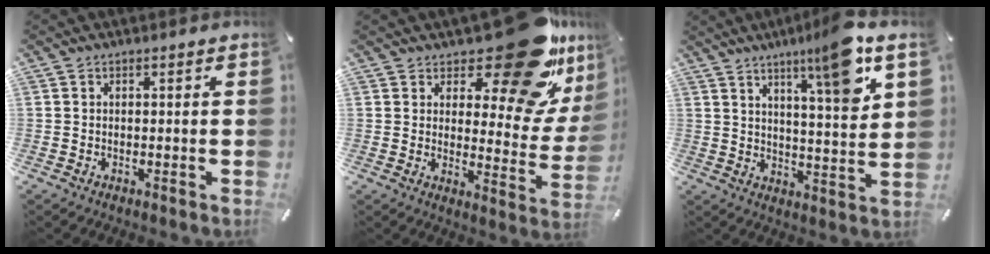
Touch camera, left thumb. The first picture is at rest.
{"total": 21.4, "force": [14.9, 7.3, 13.5], "torque": [-0.165, -0.110, 0.240]}
{"total": 12.5, "force": [8.0, 1.3, 9.5], "torque": [-0.136, -0.055, 0.122]}